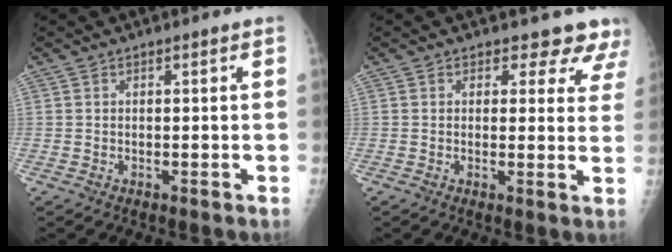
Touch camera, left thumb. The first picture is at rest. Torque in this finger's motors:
{"motor_torque": [-0.04, 0.10, 0.03, 0.07, 0.02]}